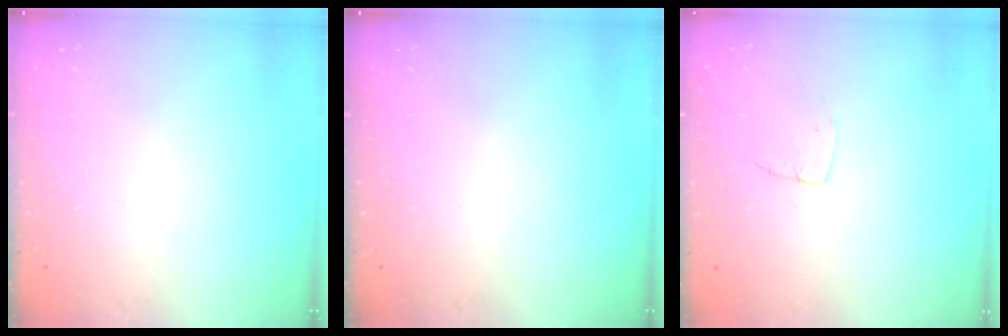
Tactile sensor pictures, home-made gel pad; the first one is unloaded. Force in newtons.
{"total": 0.0}
{"total": 3.7, "press": 3.7, "slide": 0.2}